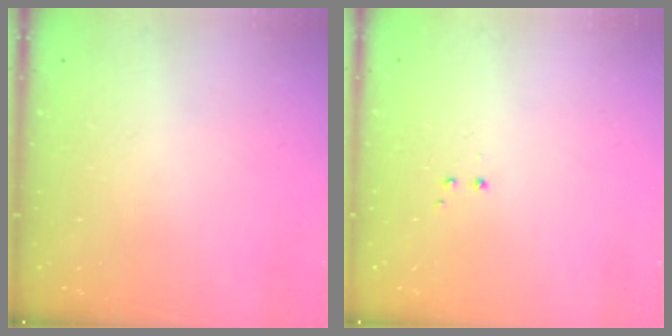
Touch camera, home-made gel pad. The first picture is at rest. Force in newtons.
{"total": 1.2, "press": 1.0, "slide": 0.6}